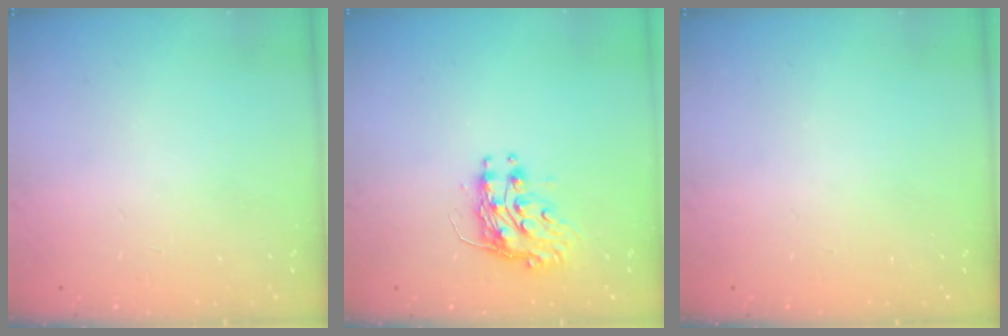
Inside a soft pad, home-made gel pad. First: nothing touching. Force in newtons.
{"total": 9.1, "press": 9.0, "slide": 1.0}
{"total": 0.0}